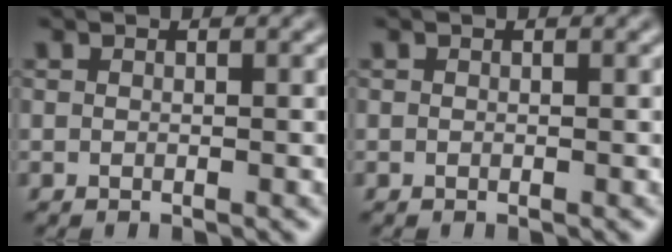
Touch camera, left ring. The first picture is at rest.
{"total": 0.0}